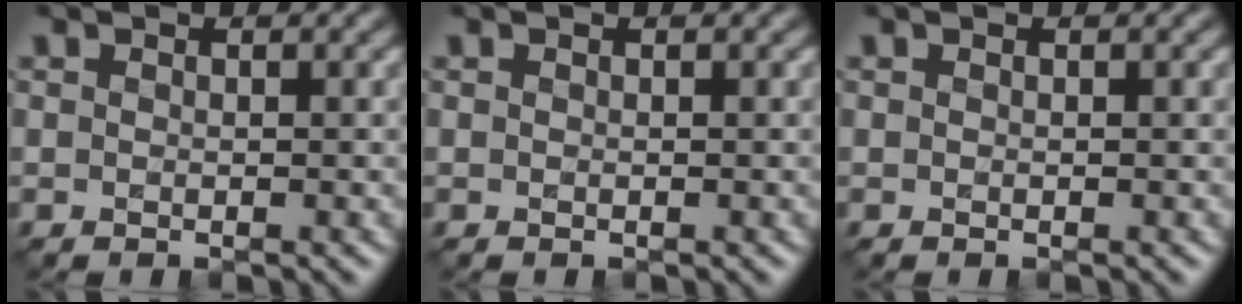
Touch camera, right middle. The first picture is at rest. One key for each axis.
{"total": 0.0}
{"total": 0.0}